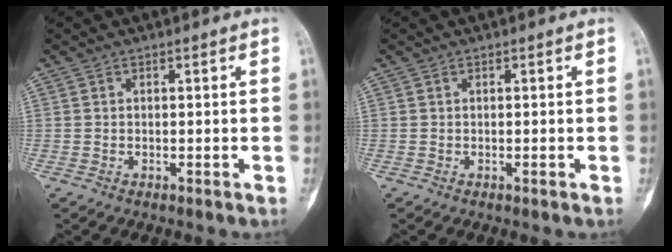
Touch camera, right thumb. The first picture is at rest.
{"total": 0.0}